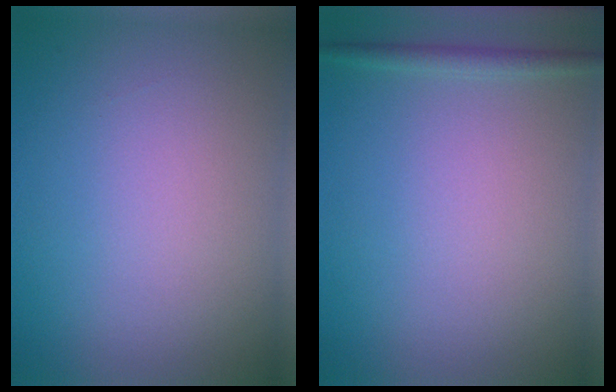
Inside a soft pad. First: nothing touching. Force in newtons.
{"total": 1.3, "press": 1.3, "slide": 0.1}